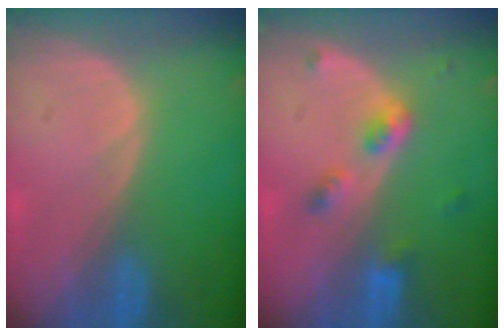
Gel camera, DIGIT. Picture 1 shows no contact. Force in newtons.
{"total": 4.2, "press": 4.2, "slide": 0.5}